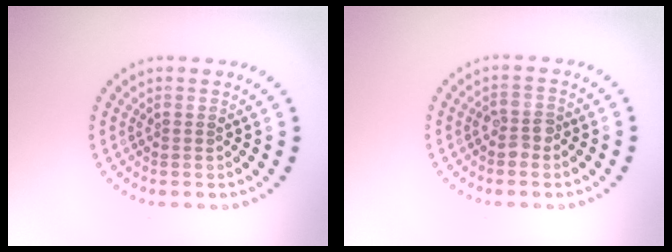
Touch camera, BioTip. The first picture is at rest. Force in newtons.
{"total": 1.7, "press": 1.7, "slide": 0.4}